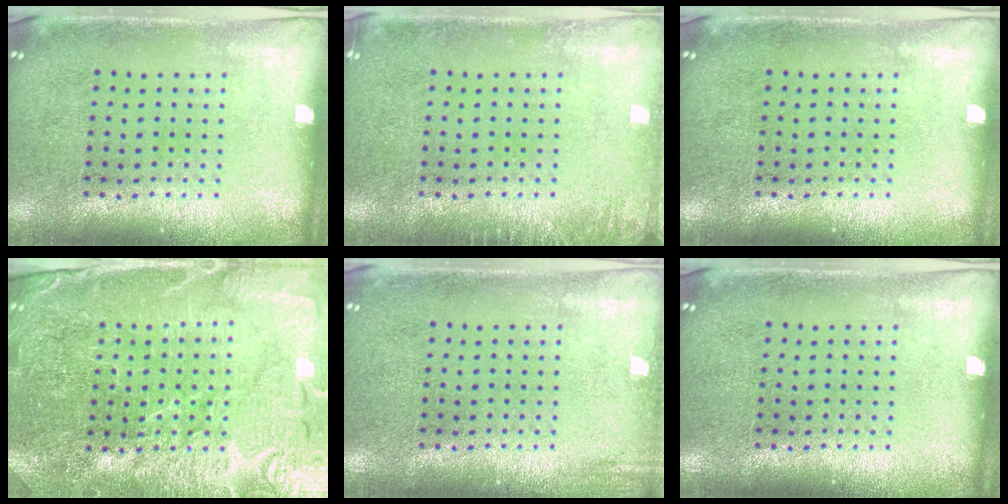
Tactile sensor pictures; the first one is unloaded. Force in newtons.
{"total": 1.1, "press": 1.1, "slide": 0.2}
{"total": 0.0}
{"total": 4.1, "press": 4.0, "slide": 1.1}
{"total": 1.2, "press": 1.2, "slide": 0.3}
{"total": 0.0}